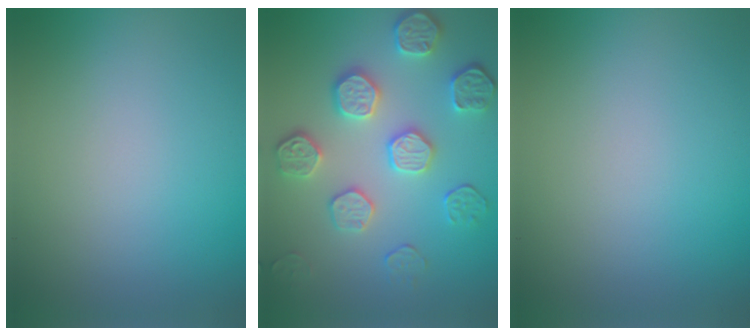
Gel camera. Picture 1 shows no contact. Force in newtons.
{"total": 4.7, "press": 4.3, "slide": 1.8}
{"total": 0.0}